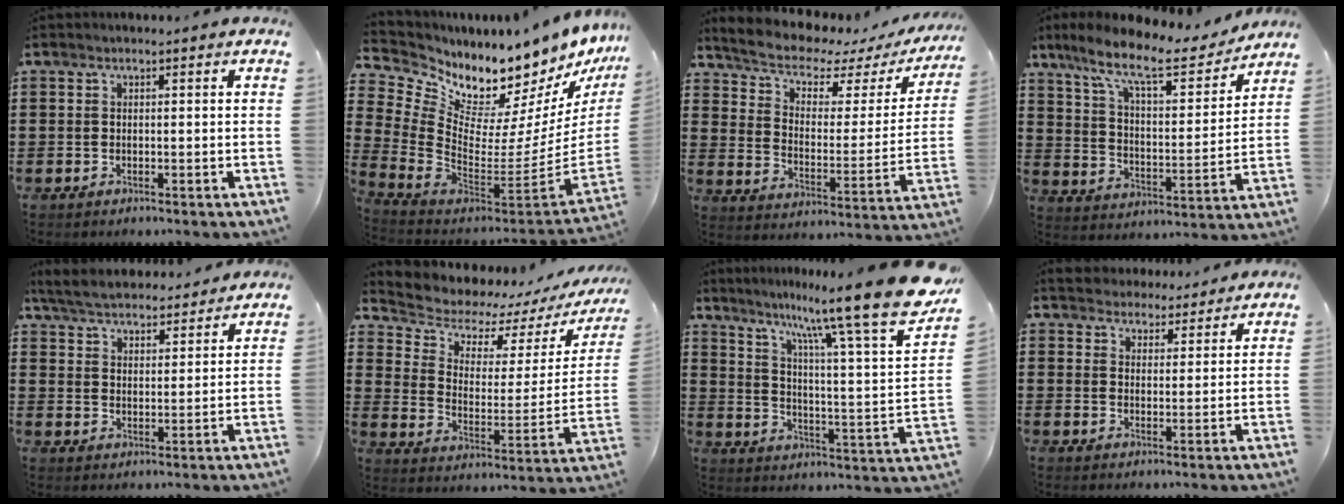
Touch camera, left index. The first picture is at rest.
{"total": 6.9, "force": [6.7, 1.7, 0.3], "torque": [-0.054, -0.093, 0.109]}
{"total": 5.7, "force": [5.0, 1.7, 2.1], "torque": [-0.071, -0.034, 0.081]}
{"total": 10.8, "force": [8.7, 1.8, 6.1], "torque": [-0.143, -0.047, 0.144]}
{"total": 5.4, "force": [5.2, 1.2, 0.9], "torque": [-0.041, -0.019, 0.093]}
{"total": 6.4, "force": [5.8, 2.5, 0.9], "torque": [-0.052, -0.047, 0.100]}
{"total": 15.0, "force": [11.9, -0.1, 9.2], "torque": [-0.174, -0.088, 0.185]}
{"total": 3.7, "force": [3.4, 1.3, -0.4], "torque": [-0.008, -0.008, 0.063]}